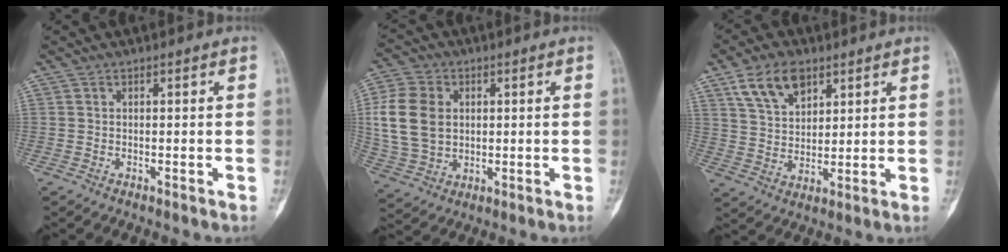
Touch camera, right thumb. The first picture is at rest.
{"total": 12.8, "force": [1.8, 9.7, 8.1], "torque": [-0.158, 0.003, 0.040]}
{"total": 9.6, "force": [5.6, 5.5, 5.6], "torque": [-0.085, -0.018, 0.108]}